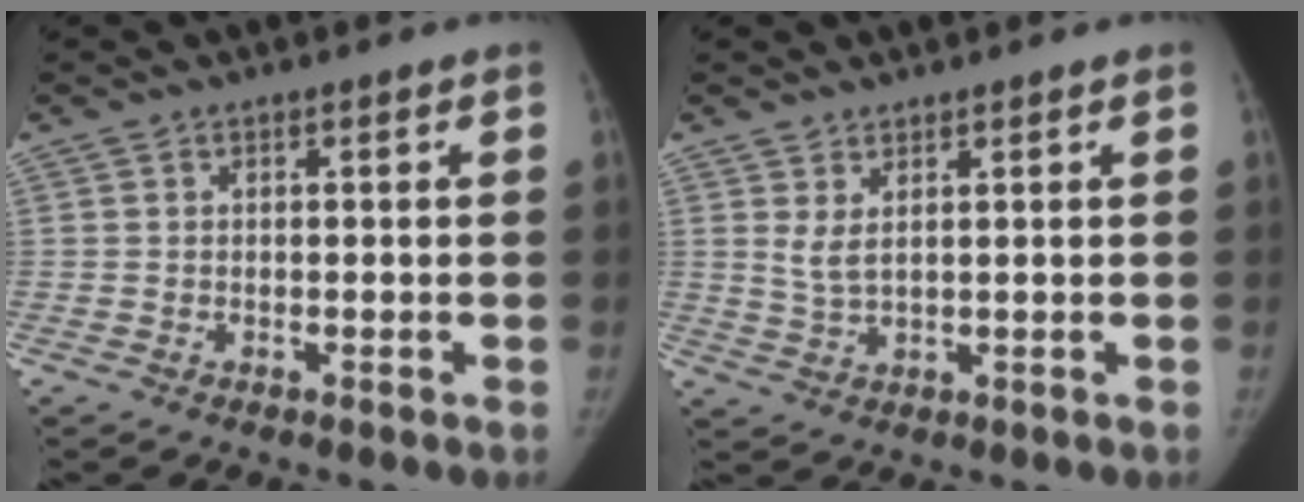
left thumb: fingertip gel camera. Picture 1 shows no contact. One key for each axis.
{"total": 3.1, "fx": 1.5, "fy": 1.0, "fz": 2.5, "tx": -0.049, "ty": -0.012, "tz": 0.036}